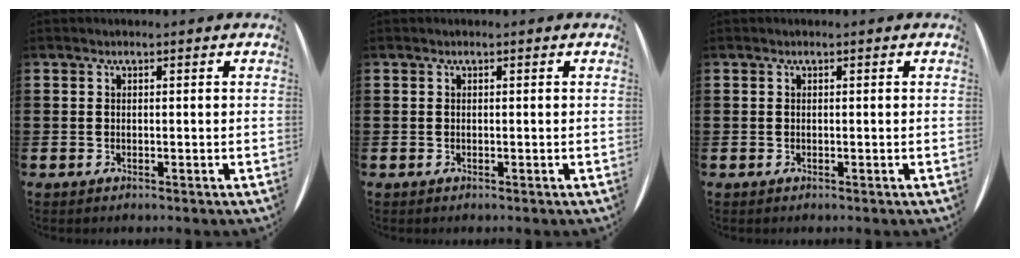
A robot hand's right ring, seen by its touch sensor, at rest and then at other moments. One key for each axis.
{"total": 0.0}
{"total": 0.0}